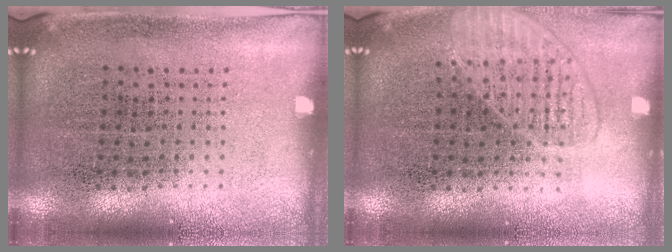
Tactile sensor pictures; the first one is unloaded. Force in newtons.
{"total": 1.5, "press": 1.4, "slide": 0.4}